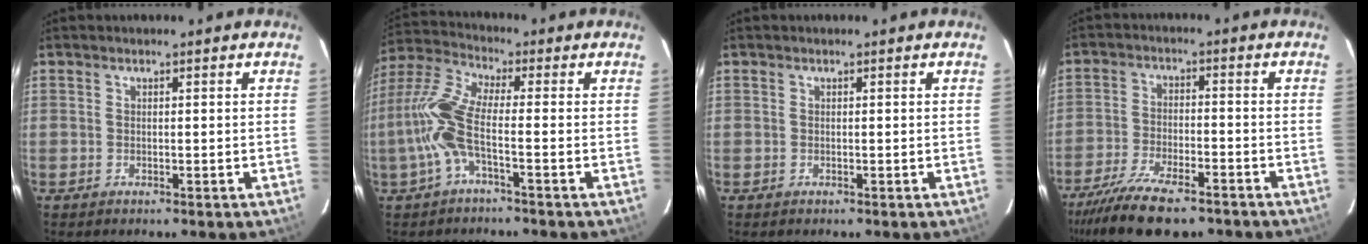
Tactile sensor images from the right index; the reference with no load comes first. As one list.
[{"total": 9.6, "force": [-2.8, 1.6, 9.0], "torque": [-0.218, 0.007, -0.060]}, {"total": 0.0}, {"total": 13.8, "force": [-10.7, 4.2, 7.5], "torque": [-0.171, -0.029, -0.187]}]